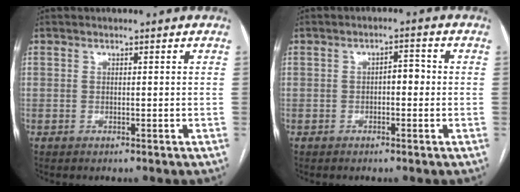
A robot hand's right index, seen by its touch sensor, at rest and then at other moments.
{"total": 2.6, "force": [-0.3, 1.1, 2.3], "torque": [-0.029, 0.015, -0.006]}